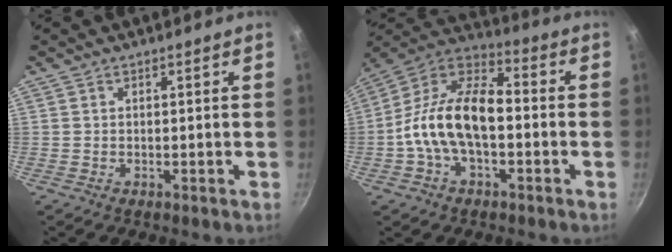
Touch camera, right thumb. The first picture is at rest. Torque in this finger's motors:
{"motor_torque": [2.44, 2.19, 1.60, -0.94, 0.49]}